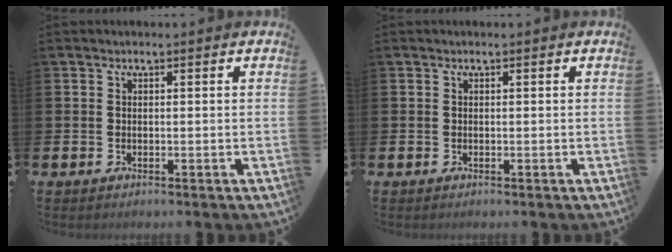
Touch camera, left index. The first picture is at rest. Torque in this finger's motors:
{"motor_torque": [0.00, 0.00, 0.00, 0.00]}